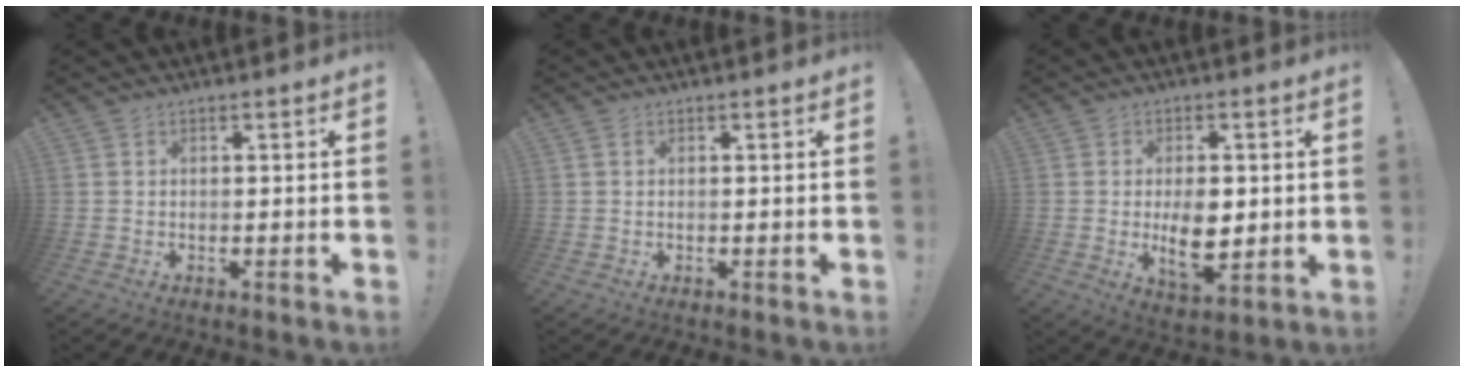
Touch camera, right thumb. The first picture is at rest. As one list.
[{"total": 0.0}, {"total": 10.1, "force": [-0.2, 5.6, 8.4], "torque": [-0.133, -0.013, -0.003]}]